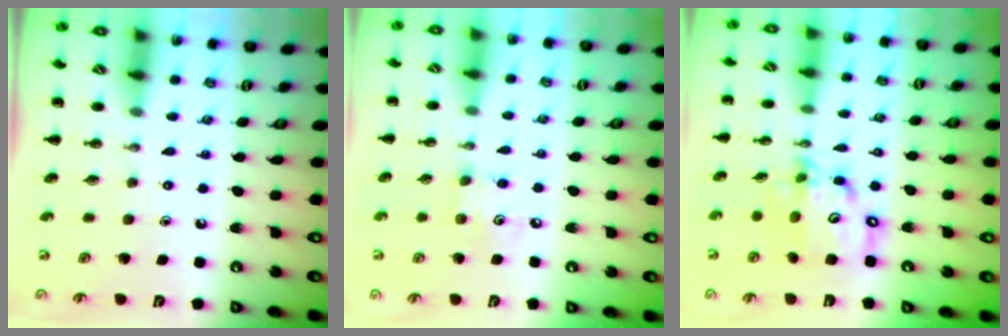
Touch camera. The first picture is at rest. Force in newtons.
{"total": 5.6, "press": 5.5, "slide": 1.0}
{"total": 13.4, "press": 13.0, "slide": 3.4}